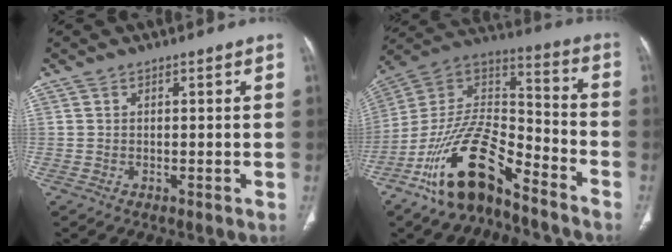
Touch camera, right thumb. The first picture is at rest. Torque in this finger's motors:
{"motor_torque": [1.52, 0.14, 1.49, -1.28, 0.53]}